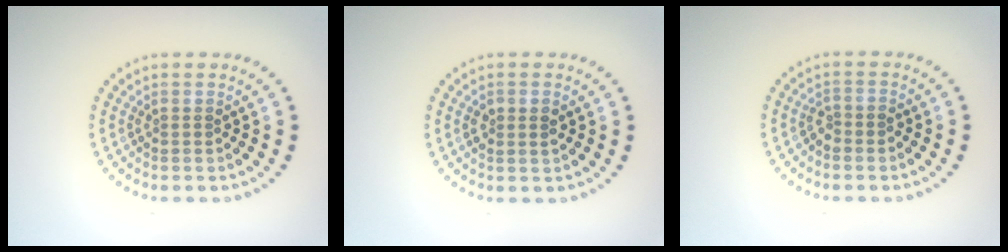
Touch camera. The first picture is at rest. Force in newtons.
{"total": 1.6, "press": 1.5, "slide": 0.4}
{"total": 1.1, "press": 1.1, "slide": 0.4}